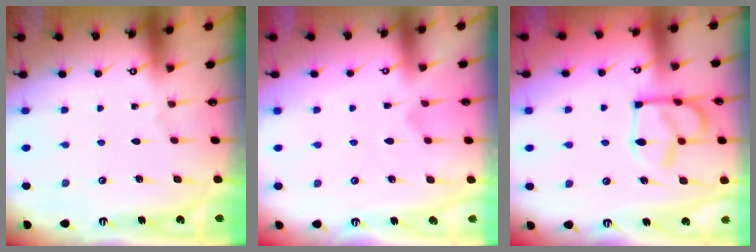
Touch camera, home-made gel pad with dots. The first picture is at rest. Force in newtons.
{"total": 2.3, "press": 2.1, "slide": 1.0}
{"total": 6.2, "press": 6.2, "slide": 0.6}